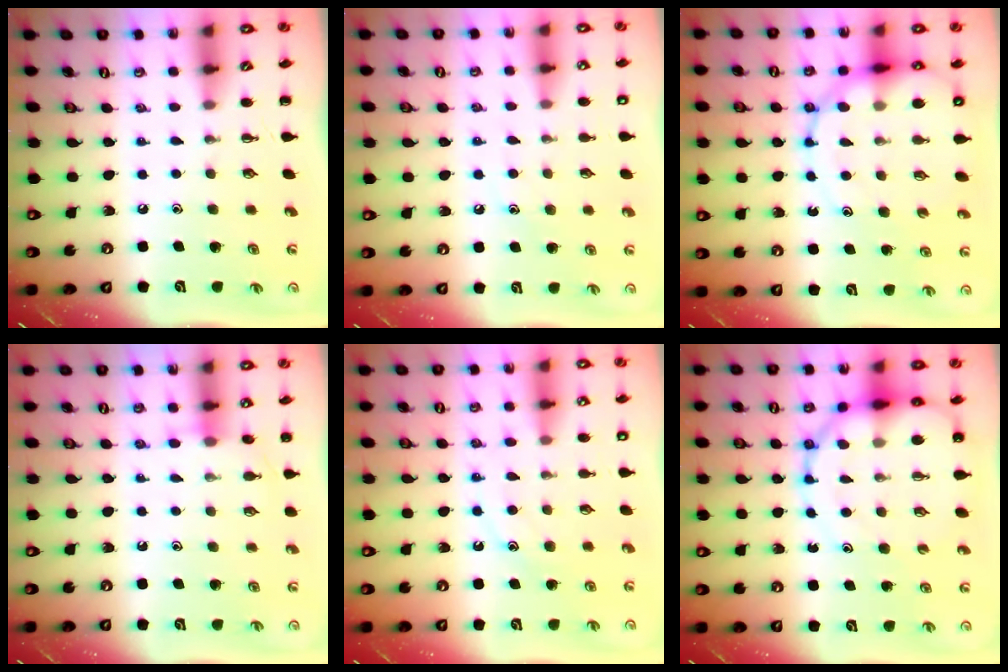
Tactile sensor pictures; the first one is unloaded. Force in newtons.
{"total": 8.0, "press": 7.8, "slide": 1.6}
{"total": 16.7, "press": 16.2, "slide": 4.1}
{"total": 7.1, "press": 7.0, "slide": 1.4}
{"total": 12.1, "press": 12.1, "slide": 1.0}
{"total": 15.7, "press": 15.3, "slide": 3.5}